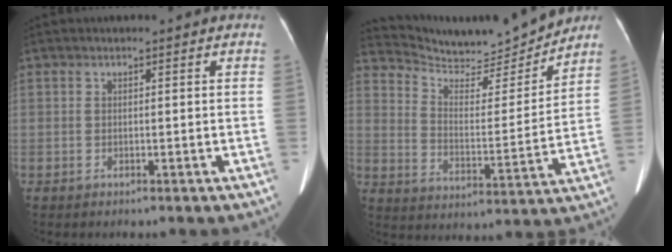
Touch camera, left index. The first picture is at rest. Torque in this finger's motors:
{"motor_torque": [0.63, -1.51, 0.12, 0.02]}